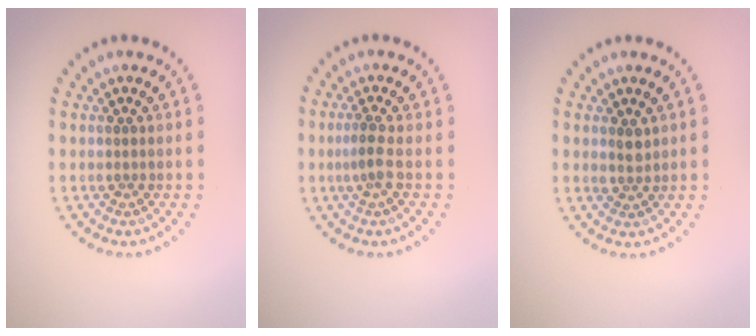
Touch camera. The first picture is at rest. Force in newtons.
{"total": 1.6, "press": 1.3, "slide": 0.9}
{"total": 1.4, "press": 1.2, "slide": 0.8}